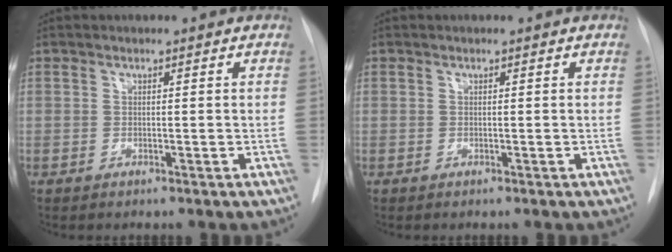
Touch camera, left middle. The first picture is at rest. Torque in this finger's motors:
{"motor_torque": [-0.02, 0.01, 0.01, 0.01]}